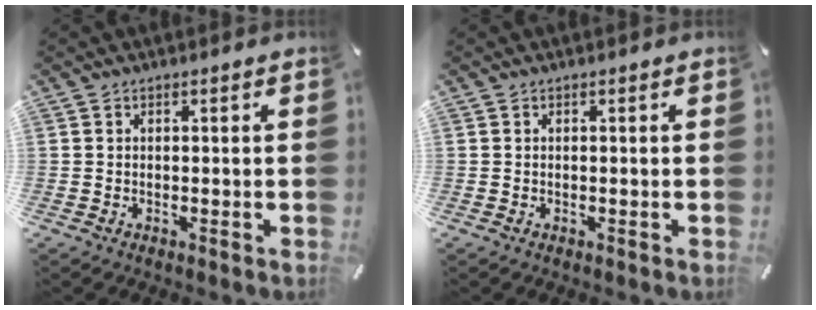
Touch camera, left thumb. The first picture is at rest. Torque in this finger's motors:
{"motor_torque": [-0.03, -0.02, 0.02, -0.02, 0.00]}